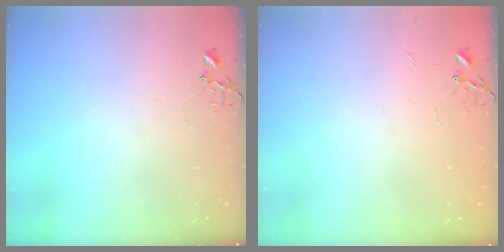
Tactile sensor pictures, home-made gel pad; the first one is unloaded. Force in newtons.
{"total": 2.2, "press": 2.2, "slide": 0.3}